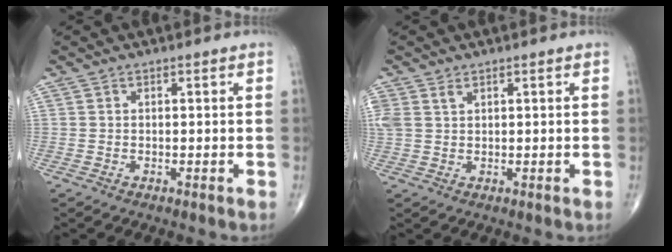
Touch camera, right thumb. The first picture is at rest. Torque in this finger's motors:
{"motor_torque": [0.05, 0.07, 0.36, 0.19, 0.02]}